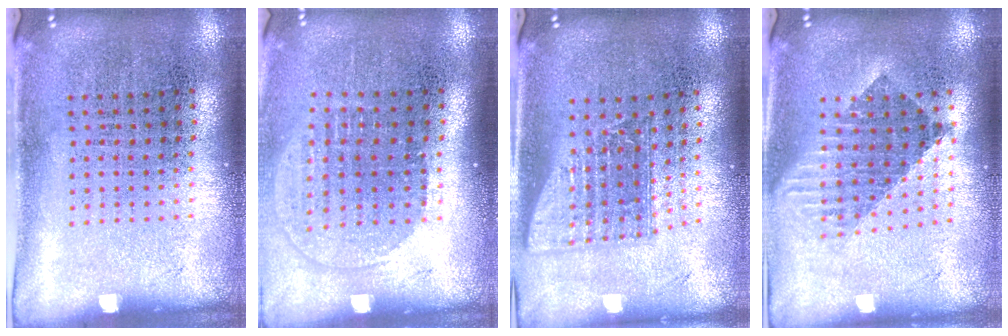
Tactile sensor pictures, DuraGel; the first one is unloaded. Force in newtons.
{"total": 1.4, "press": 1.1, "slide": 0.7}
{"total": 1.5, "press": 1.2, "slide": 1.0}
{"total": 1.7, "press": 1.4, "slide": 1.0}